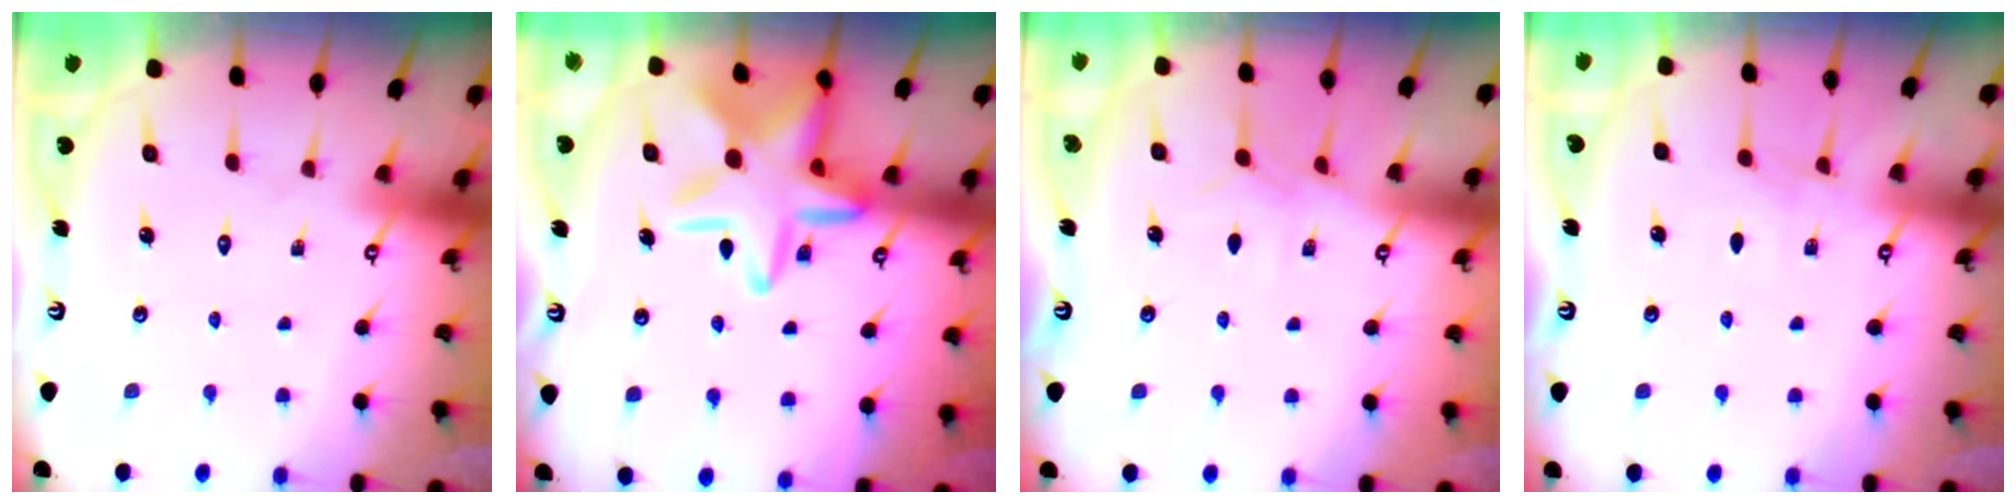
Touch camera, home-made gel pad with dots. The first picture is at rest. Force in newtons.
{"total": 17.8, "press": 17.7, "slide": 0.9}
{"total": 6.0, "press": 5.9, "slide": 0.7}
{"total": 4.8, "press": 4.7, "slide": 0.5}